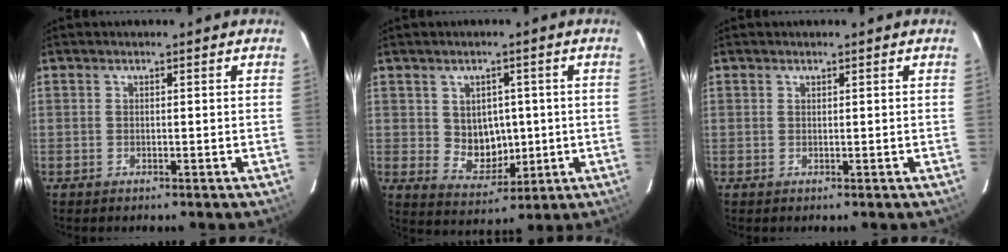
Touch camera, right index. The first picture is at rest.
{"total": 7.0, "force": [0.4, 6.0, 3.6], "torque": [-0.063, 0.000, 0.026]}
{"total": 0.0}